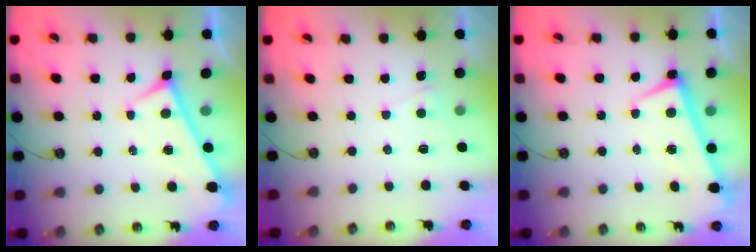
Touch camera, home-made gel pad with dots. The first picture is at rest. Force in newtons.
{"total": 3.6, "press": 3.6, "slide": 0.3}
{"total": 1.2, "press": 0.9, "slide": 0.9}